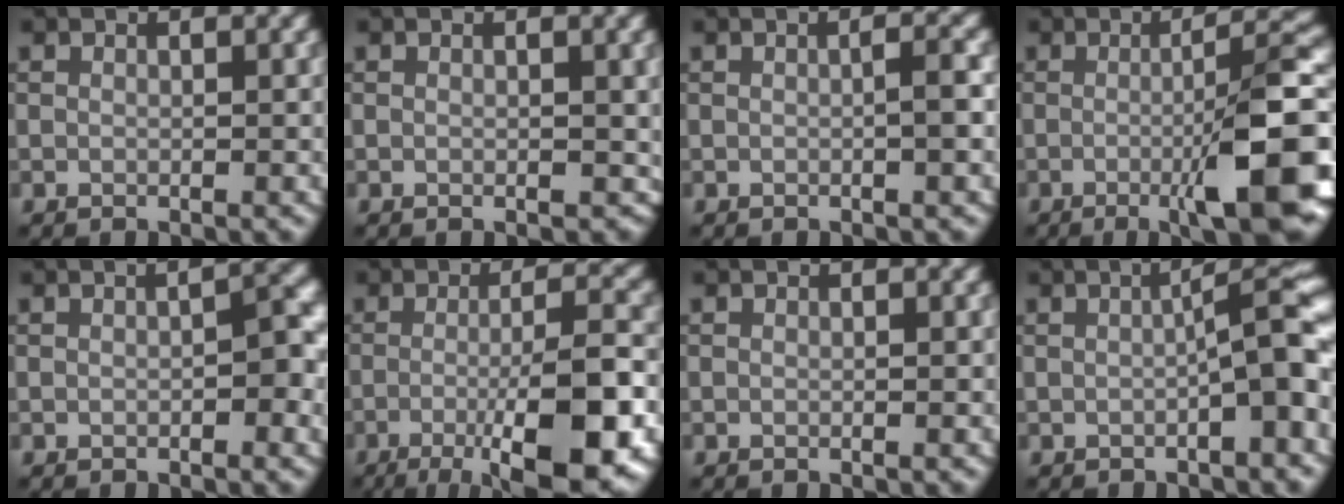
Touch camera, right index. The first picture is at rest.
{"total": 1.0, "force": [0.1, 0.7, 0.7], "torque": [-0.008, -0.002, 0.001]}
{"total": 1.6, "force": [-0.3, 0.2, 1.5], "torque": [-0.022, 0.006, -0.005]}
{"total": 11.5, "force": [-3.1, 2.2, 10.8], "torque": [-0.139, 0.005, -0.048]}
{"total": 2.4, "force": [-0.5, 0.8, 2.2], "torque": [-0.029, 0.006, -0.009]}
{"total": 10.9, "force": [-3.9, 2.7, 9.8], "torque": [-0.136, 0.000, -0.060]}
{"total": 0.0}
{"total": 4.4, "force": [-1.2, 0.5, 4.2], "torque": [-0.061, 0.023, -0.021]}